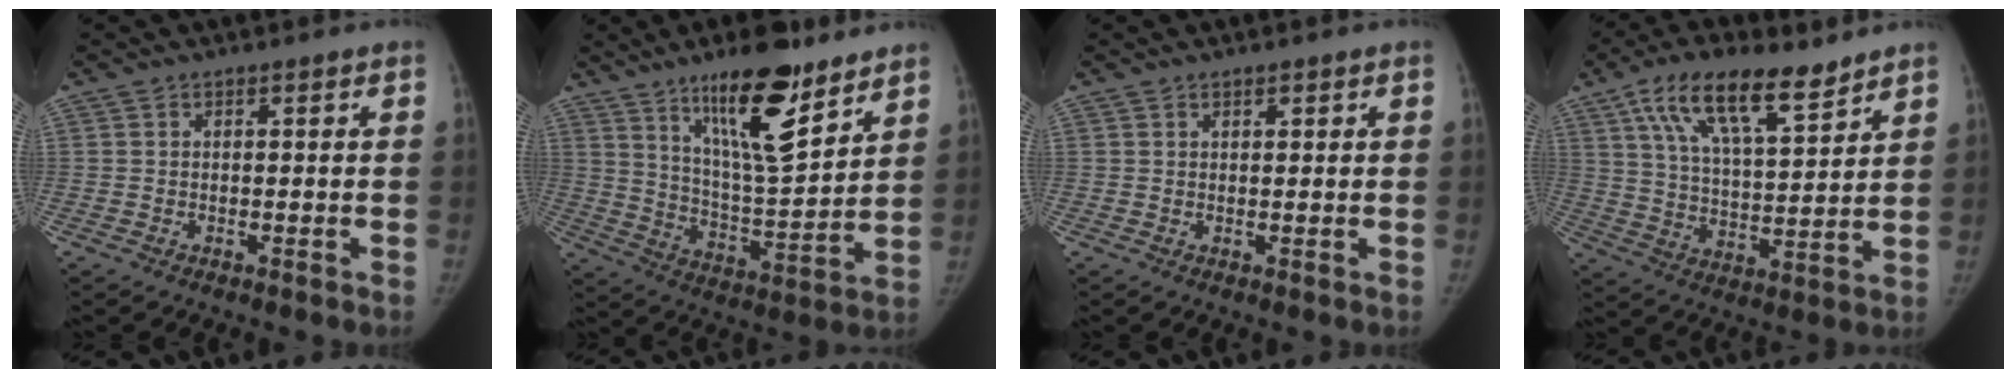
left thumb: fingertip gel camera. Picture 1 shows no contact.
{"total": 17.8, "force": [11.5, 4.9, 12.7], "torque": [-0.179, -0.074, 0.201]}
{"total": 1.2, "force": [0.7, 0.5, 0.7], "torque": [-0.007, -0.002, 0.011]}
{"total": 16.4, "force": [10.1, 6.1, 11.4], "torque": [-0.173, -0.035, 0.183]}